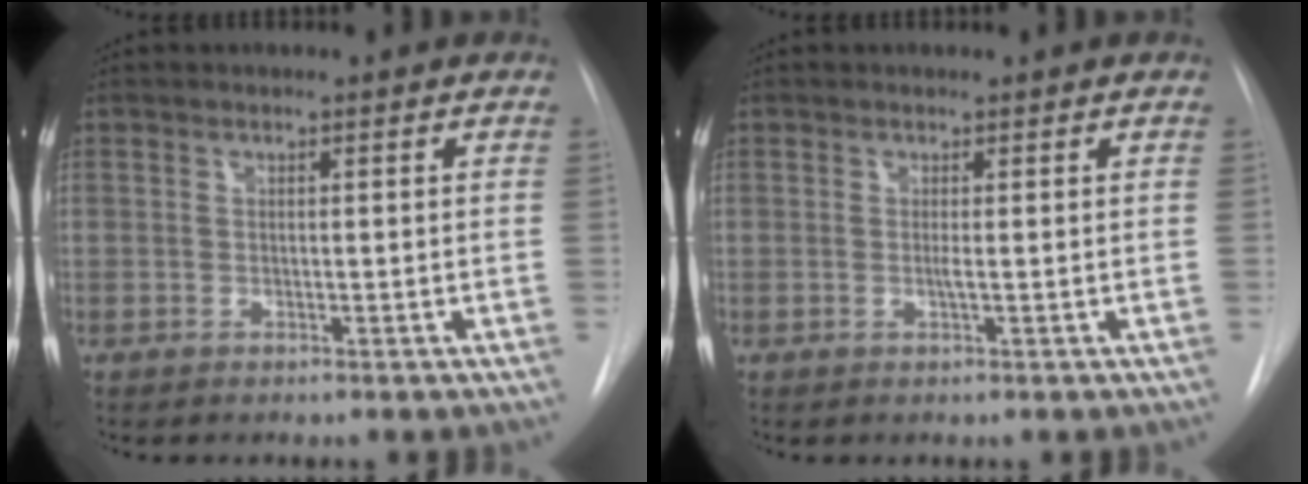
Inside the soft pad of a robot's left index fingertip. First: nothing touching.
{"total": 0.7, "force": [-0.3, -0.2, 0.6], "torque": [-0.012, -0.005, -0.004]}